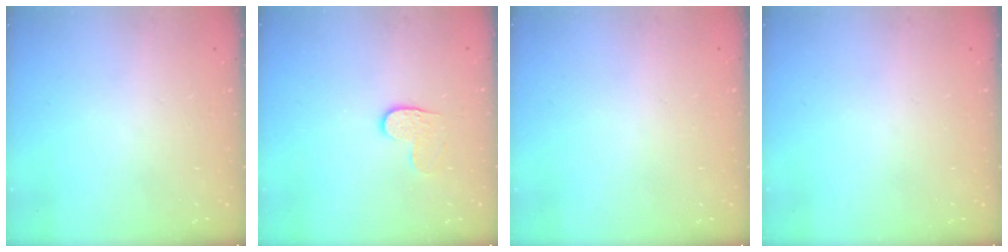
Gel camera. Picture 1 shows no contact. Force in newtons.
{"total": 4.0, "press": 4.0, "slide": 0.4}
{"total": 0.0}
{"total": 0.0}